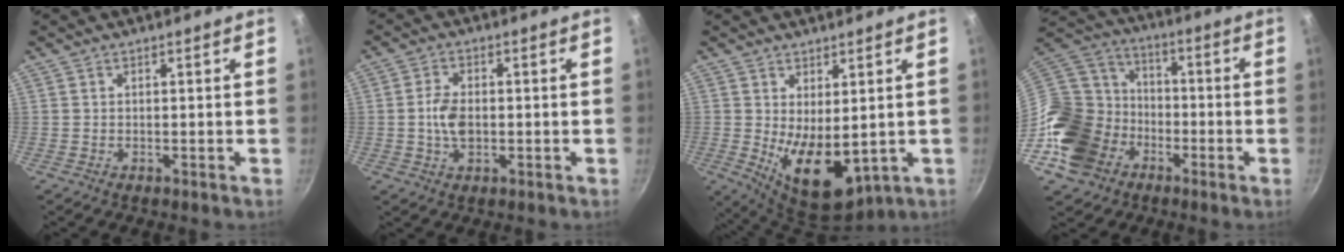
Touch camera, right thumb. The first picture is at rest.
{"total": 5.4, "force": [-0.4, 3.3, 4.2], "torque": [-0.080, 0.005, -0.007]}
{"total": 12.0, "force": [-0.9, 6.1, 10.3], "torque": [-0.153, -0.020, 0.016]}
{"total": 21.7, "force": [-8.5, 17.1, 10.3], "torque": [-0.230, 0.065, -0.157]}